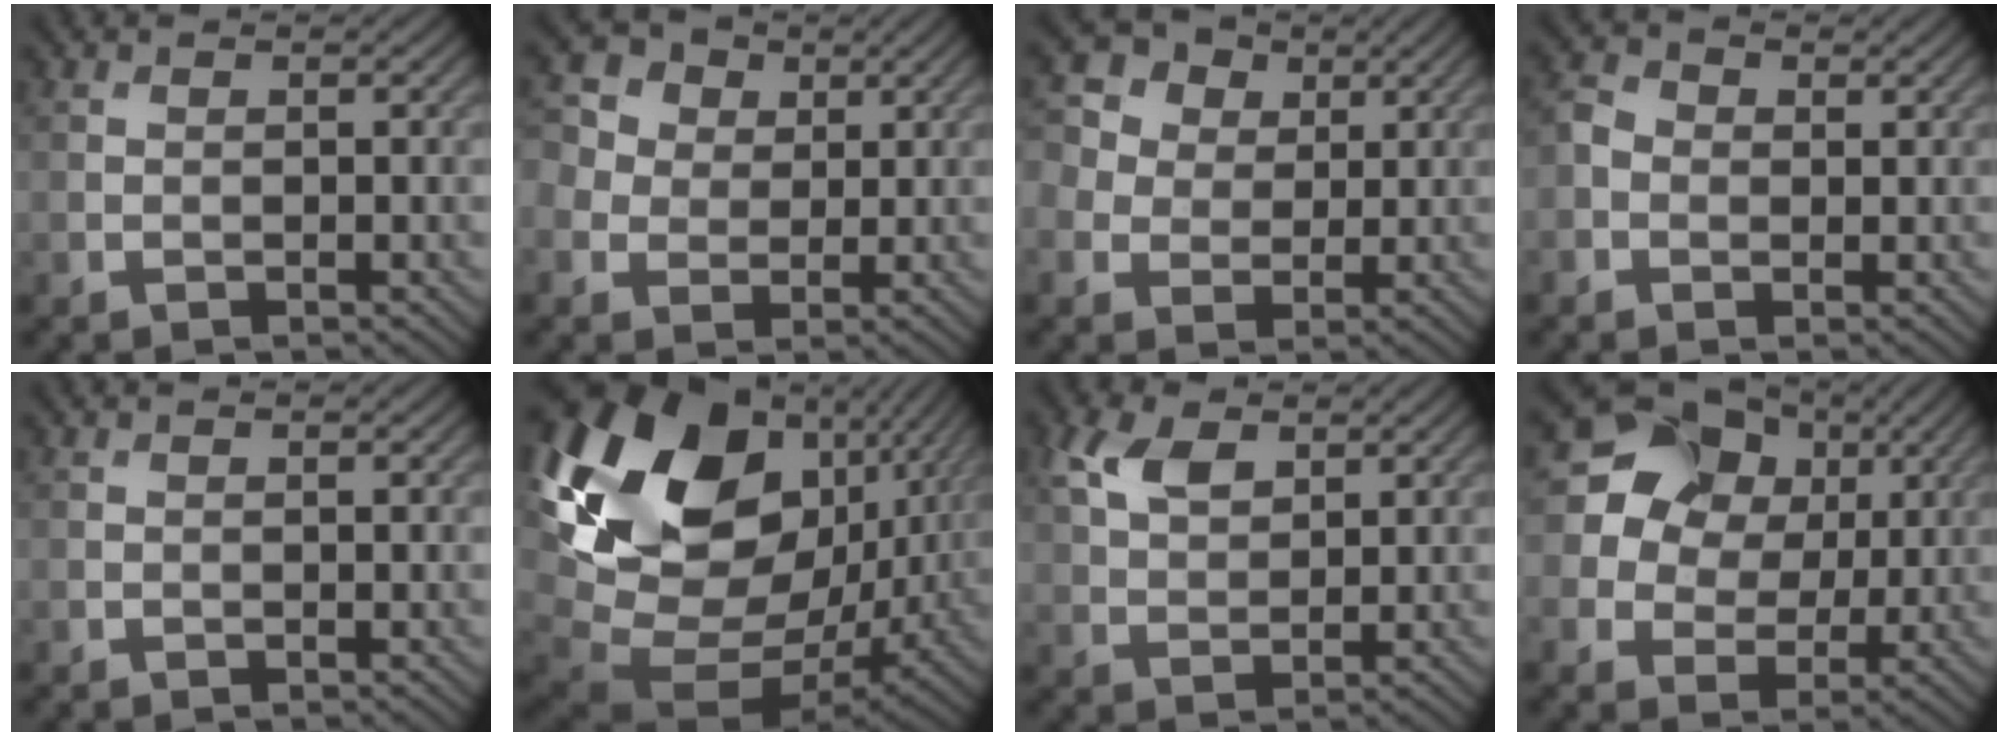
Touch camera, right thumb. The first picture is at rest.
{"total": 6.3, "force": [1.8, 5.3, 2.8], "torque": [-0.104, 0.020, 0.022]}
{"total": 8.0, "force": [3.0, 6.6, 3.4], "torque": [-0.117, 0.030, 0.034]}
{"total": 2.5, "force": [-0.1, 2.1, 1.3], "torque": [-0.034, 0.003, -0.010]}
{"total": 0.0}
{"total": 20.8, "force": [5.6, 14.3, 14.0], "torque": [-0.325, -0.013, 0.124]}
{"total": 4.9, "force": [2.5, 2.7, 3.3], "torque": [-0.081, 0.007, 0.050]}
{"total": 16.2, "force": [6.0, 13.5, 6.6], "torque": [-0.179, 0.034, 0.114]}